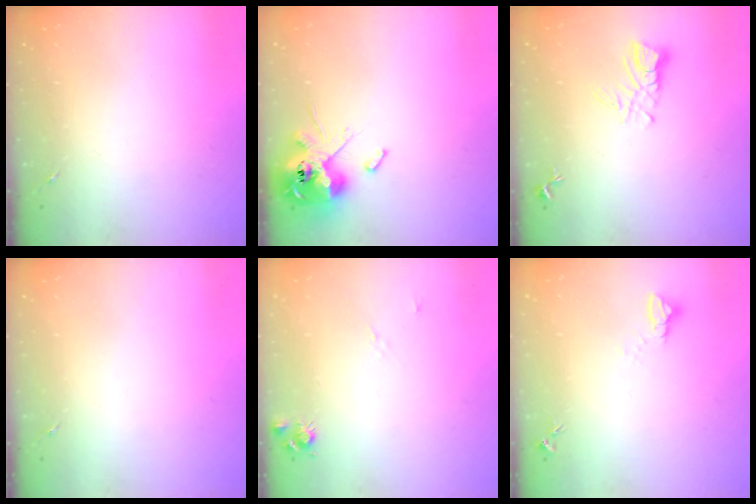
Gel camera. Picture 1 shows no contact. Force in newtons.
{"total": 13.2, "press": 13.0, "slide": 2.2}
{"total": 6.6, "press": 6.5, "slide": 0.6}
{"total": 0.0}
{"total": 6.5, "press": 6.5, "slide": 0.8}
{"total": 2.8, "press": 2.8, "slide": 0.1}